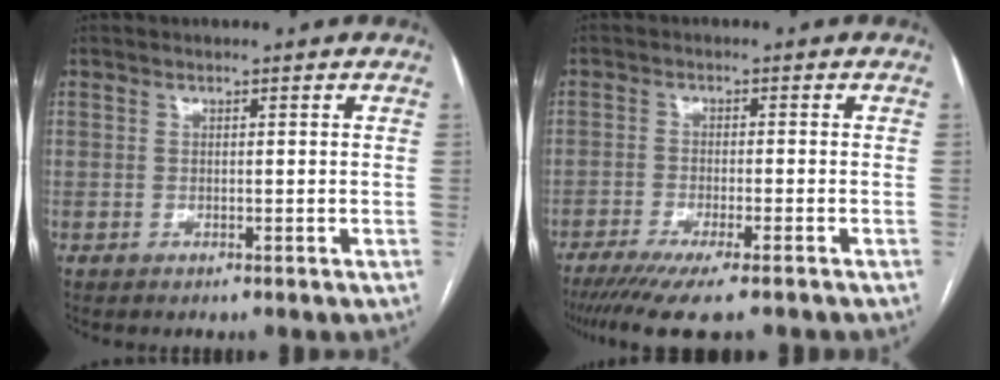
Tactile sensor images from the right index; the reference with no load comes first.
{"total": 11.0, "force": [-8.5, 0.9, 7.0], "torque": [-0.098, -0.022, -0.130]}